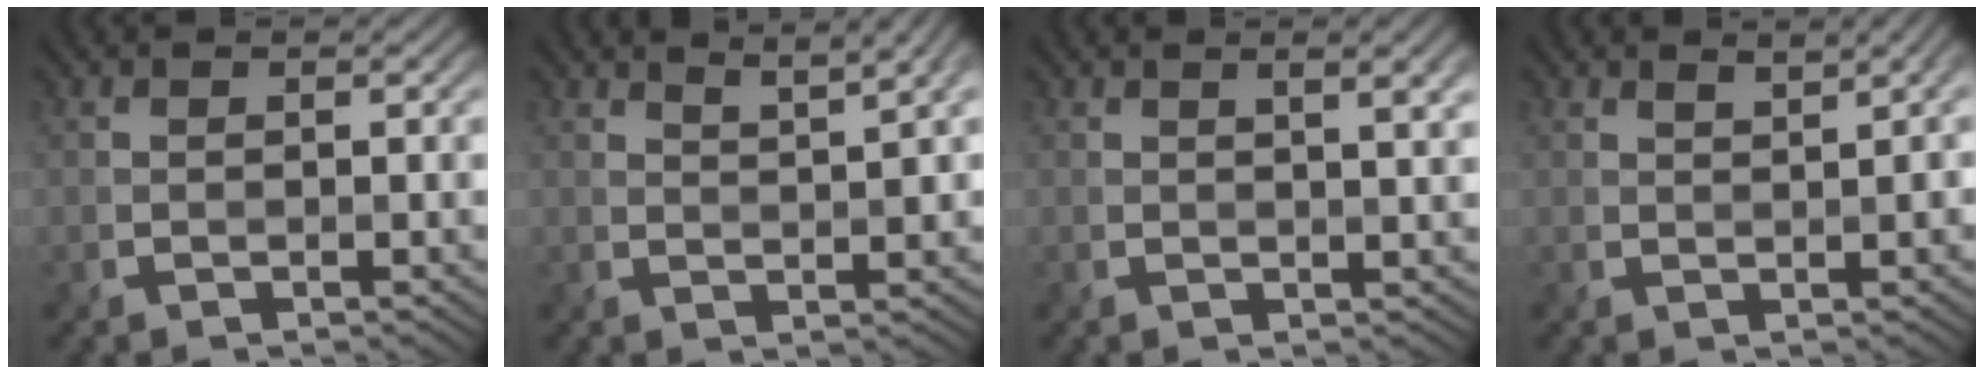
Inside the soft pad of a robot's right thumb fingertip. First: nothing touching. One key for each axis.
{"total": 4.6, "fx": 3.3, "fy": 0.7, "fz": 3.2, "tx": -0.055, "ty": 0.008, "tz": 0.056}
{"total": 3.6, "fx": 1.7, "fy": 0.9, "fz": 3.0, "tx": -0.042, "ty": 0.002, "tz": 0.024}
{"total": 2.7, "fx": 1.6, "fy": 0.5, "fz": 2.2, "tx": -0.033, "ty": 0.008, "tz": 0.029}